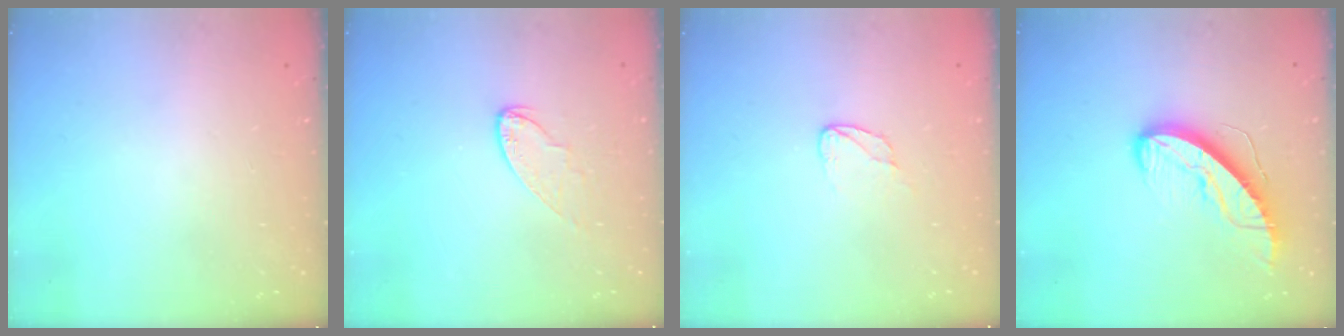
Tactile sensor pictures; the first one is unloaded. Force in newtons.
{"total": 6.6, "press": 6.6, "slide": 0.3}
{"total": 4.2, "press": 4.2, "slide": 0.4}
{"total": 11.2, "press": 11.2, "slide": 0.9}